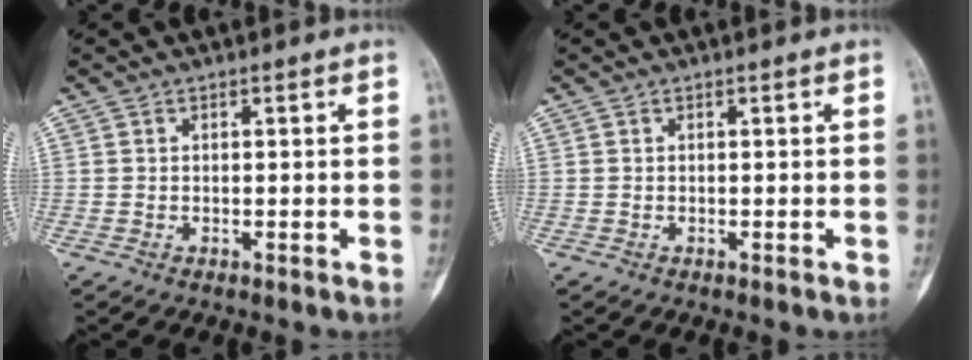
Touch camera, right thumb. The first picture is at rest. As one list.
[{"total": 0.0}]